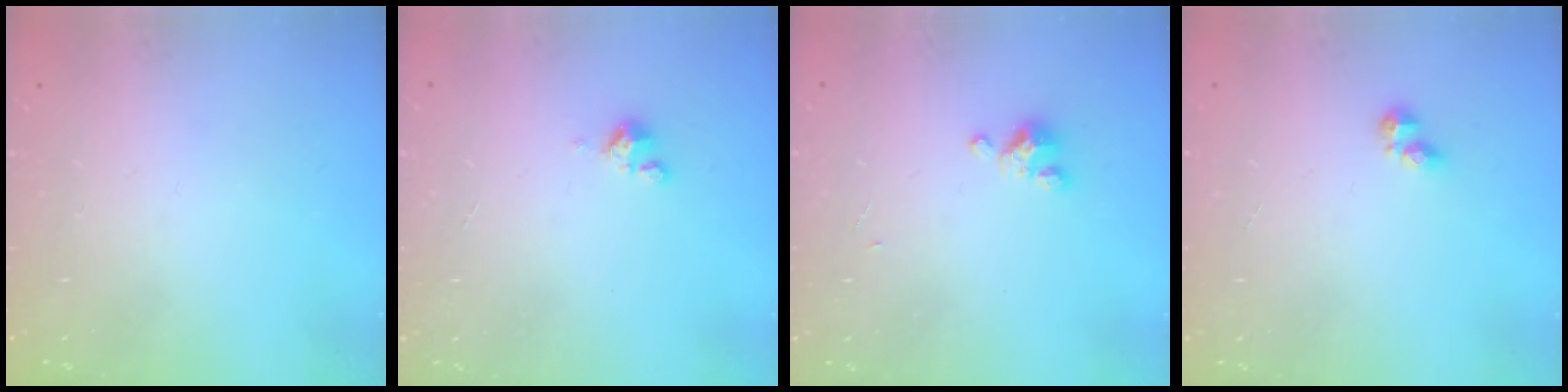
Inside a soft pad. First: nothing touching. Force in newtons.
{"total": 1.8, "press": 1.7, "slide": 0.4}
{"total": 2.3, "press": 2.2, "slide": 0.4}
{"total": 2.6, "press": 2.5, "slide": 0.5}